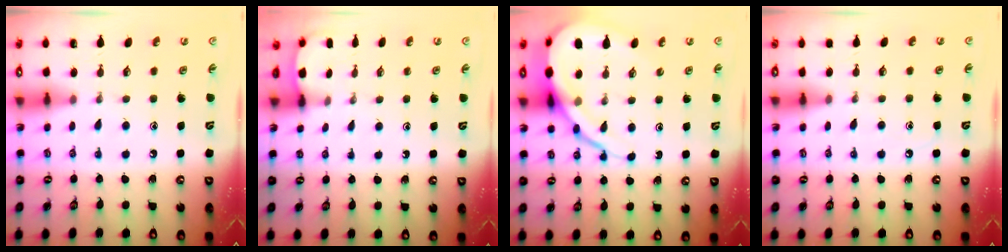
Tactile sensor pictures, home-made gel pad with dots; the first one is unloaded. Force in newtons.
{"total": 1.2, "press": 1.2, "slide": 0.1}
{"total": 13.1, "press": 13.0, "slide": 1.2}
{"total": 3.6, "press": 3.5, "slide": 0.5}